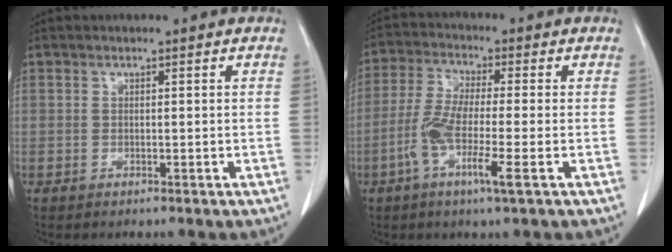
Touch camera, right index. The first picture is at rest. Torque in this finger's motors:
{"motor_torque": [0.59, -0.42, 0.55, 0.16]}